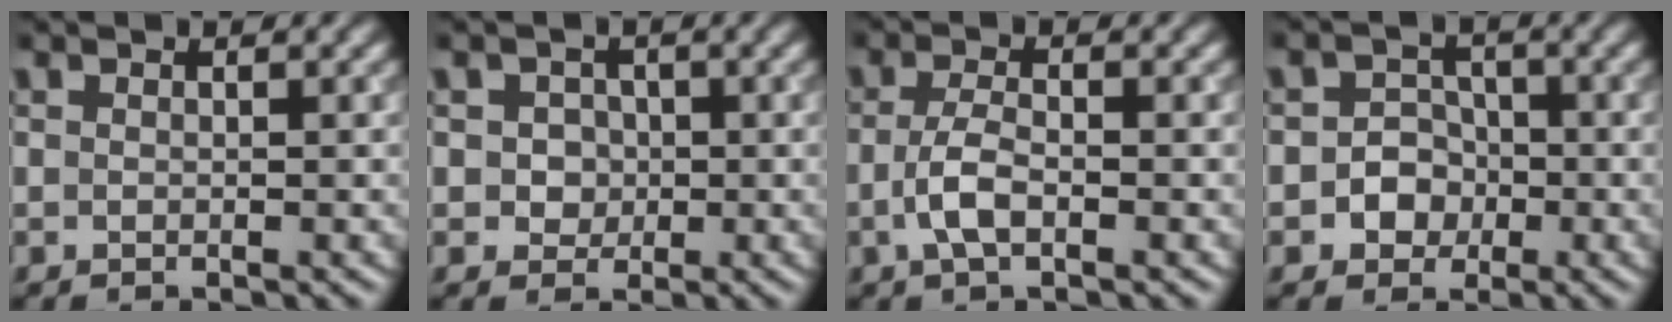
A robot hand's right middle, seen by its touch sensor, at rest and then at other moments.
{"total": 2.0, "force": [0.2, 1.8, 0.8], "torque": [0.001, 0.005, 0.002]}
{"total": 2.6, "force": [-0.9, 0.9, 2.3], "torque": [-0.051, 0.000, -0.022]}
{"total": 3.0, "force": [-0.8, 2.7, 0.9], "torque": [0.015, 0.002, -0.032]}